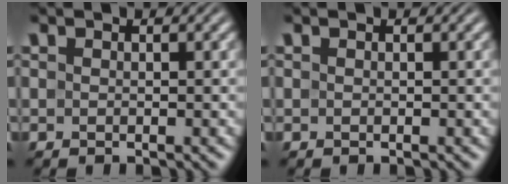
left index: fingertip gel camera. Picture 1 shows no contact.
{"total": 0.0}